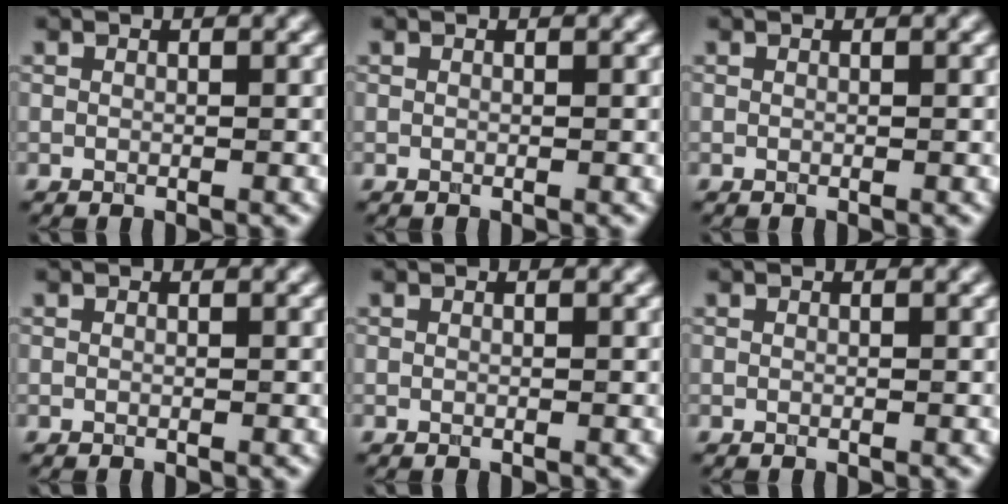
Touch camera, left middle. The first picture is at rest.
{"total": 0.0}
{"total": 0.0}
{"total": 0.0}
{"total": 0.0}
{"total": 0.0}